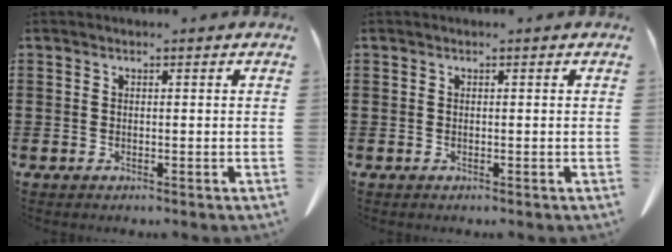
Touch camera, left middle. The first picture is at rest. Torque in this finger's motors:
{"motor_torque": [0.06, -0.06, 0.10, -0.01]}